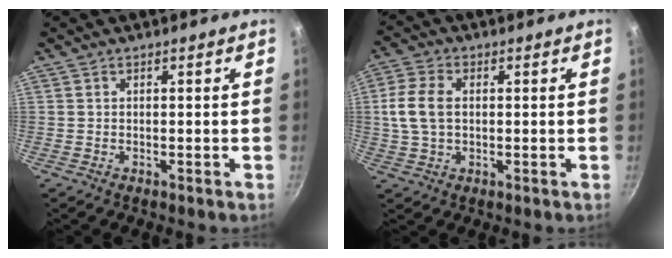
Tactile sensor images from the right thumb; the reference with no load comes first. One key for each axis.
{"total": 7.8, "fx": 0.7, "fy": 5.2, "fz": 5.8, "tx": -0.114, "ty": 0.012, "tz": 0.009}